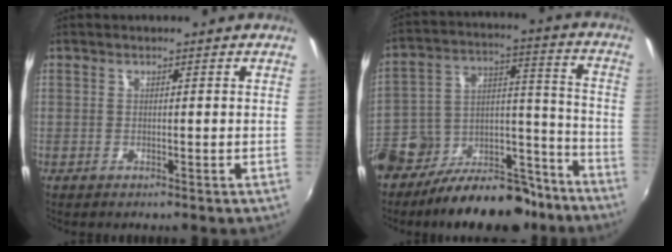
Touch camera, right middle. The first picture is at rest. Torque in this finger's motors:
{"motor_torque": [0.98, -1.16, 0.29, 0.13]}